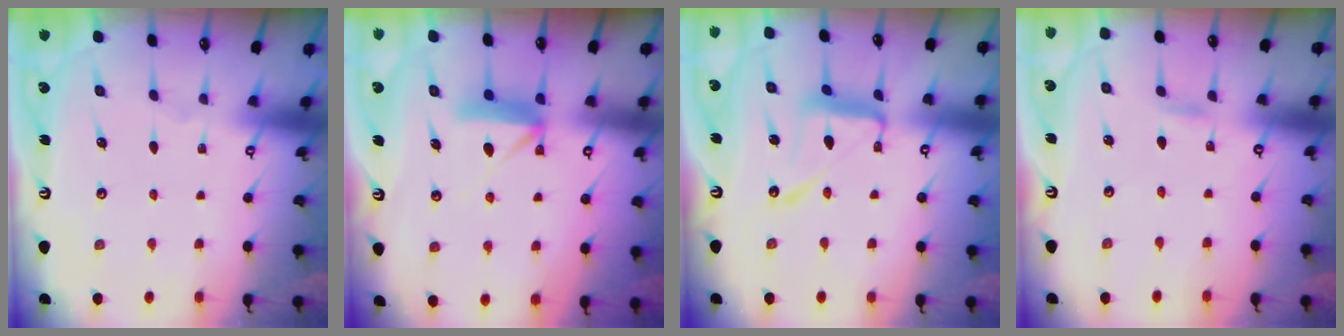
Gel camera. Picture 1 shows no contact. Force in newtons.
{"total": 8.7, "press": 8.7, "slide": 0.7}
{"total": 13.9, "press": 13.8, "slide": 1.1}
{"total": 2.8, "press": 2.8, "slide": 0.2}